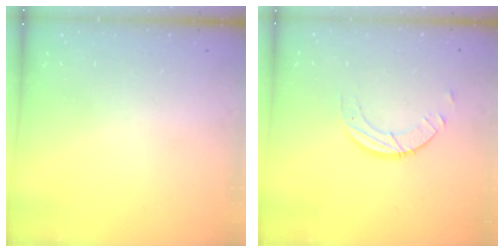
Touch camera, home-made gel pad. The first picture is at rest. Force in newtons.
{"total": 3.4, "press": 3.4, "slide": 0.3}